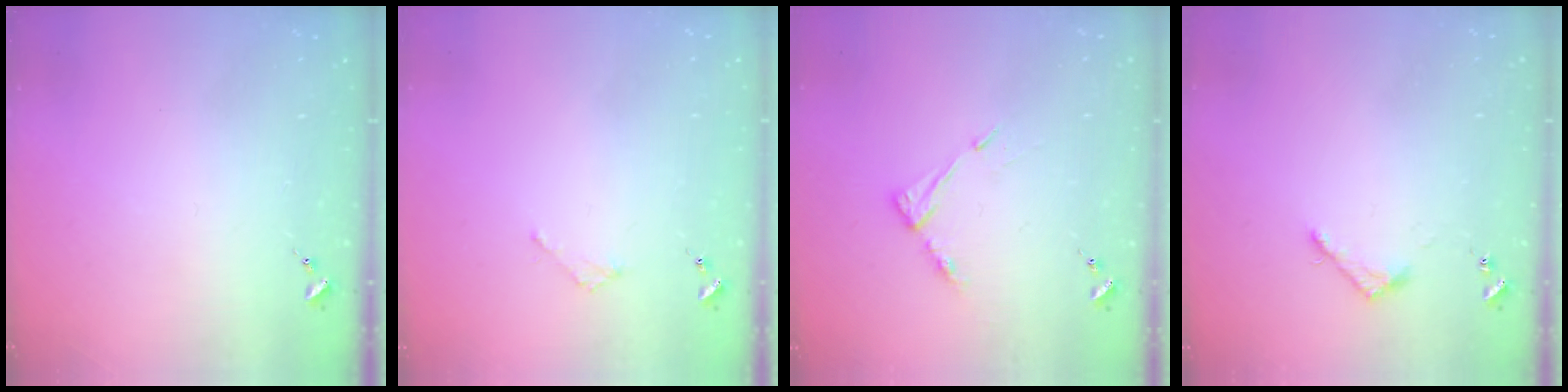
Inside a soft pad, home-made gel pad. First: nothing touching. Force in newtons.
{"total": 1.8, "press": 1.8, "slide": 0.2}
{"total": 6.8, "press": 6.8, "slide": 0.5}
{"total": 3.6, "press": 3.6, "slide": 0.4}